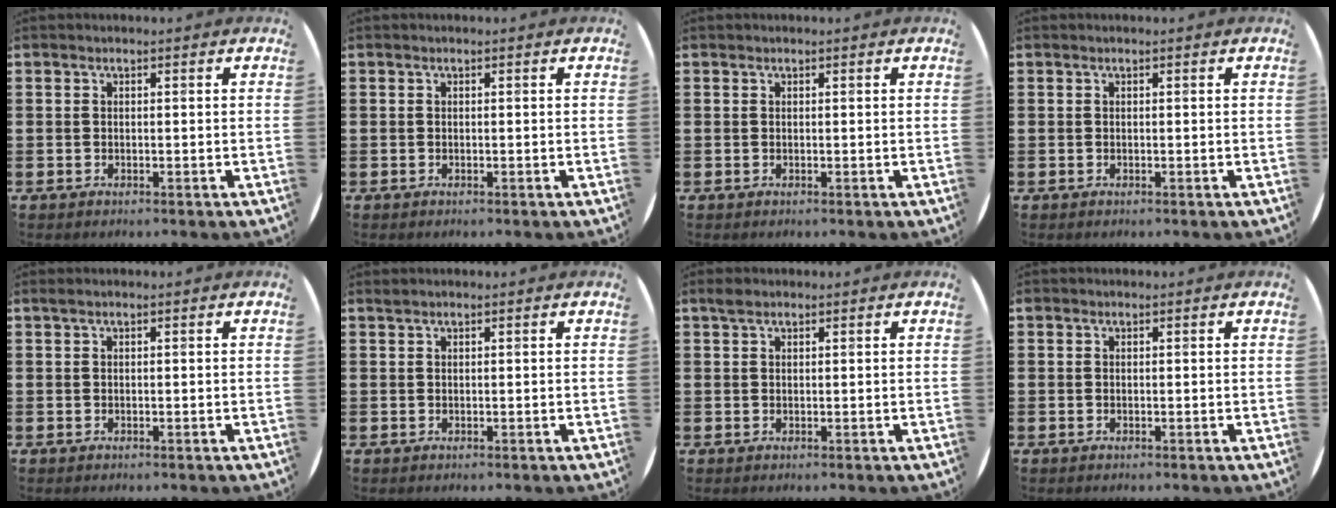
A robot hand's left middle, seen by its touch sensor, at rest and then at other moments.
{"total": 0.0}
{"total": 0.0}
{"total": 0.0}
{"total": 0.0}
{"total": 0.0}
{"total": 1.1, "force": [0.9, 0.5, 0.4], "torque": [-0.001, 0.001, 0.015]}
{"total": 0.0}